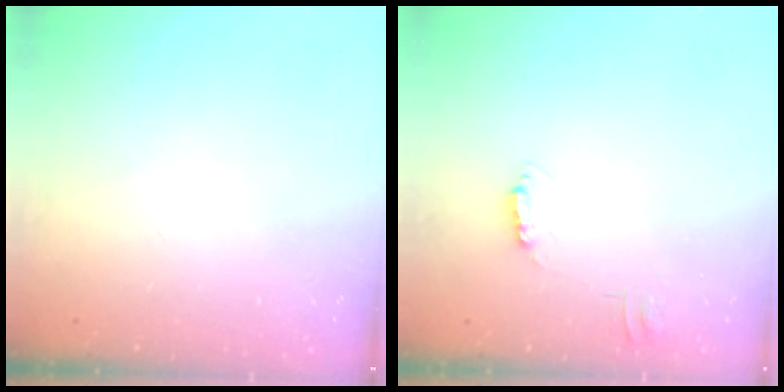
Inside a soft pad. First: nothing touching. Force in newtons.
{"total": 4.6, "press": 4.6, "slide": 0.2}